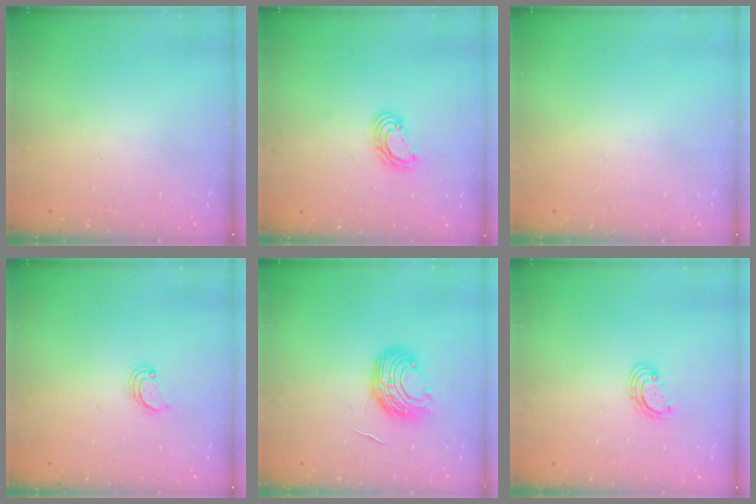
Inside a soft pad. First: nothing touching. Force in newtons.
{"total": 5.1, "press": 5.1, "slide": 0.2}
{"total": 0.0}
{"total": 2.6, "press": 2.5, "slide": 0.5}
{"total": 9.4, "press": 9.3, "slide": 0.6}
{"total": 2.7, "press": 2.7, "slide": 0.7}